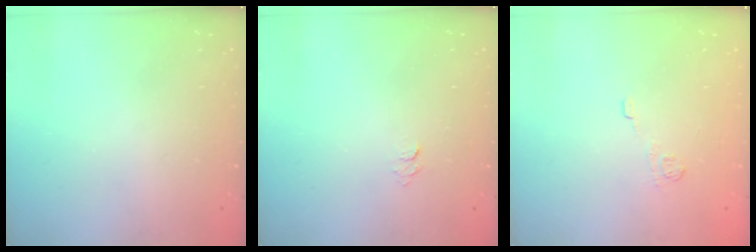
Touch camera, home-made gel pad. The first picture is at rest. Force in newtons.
{"total": 3.5, "press": 3.5, "slide": 0.3}
{"total": 7.1, "press": 6.9, "slide": 1.5}